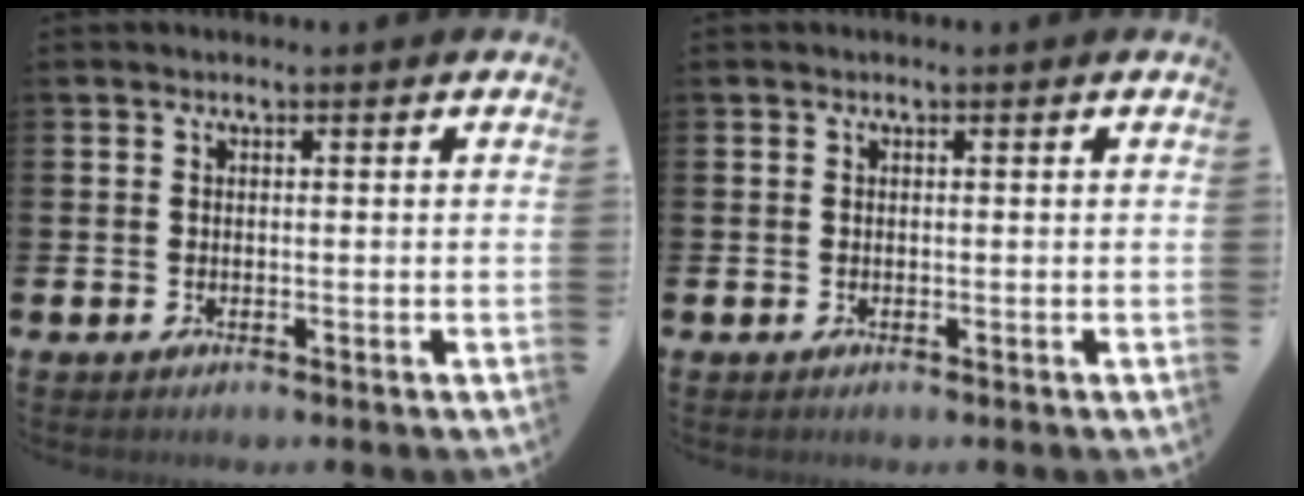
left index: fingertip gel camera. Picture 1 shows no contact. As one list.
[{"total": 0.0}]